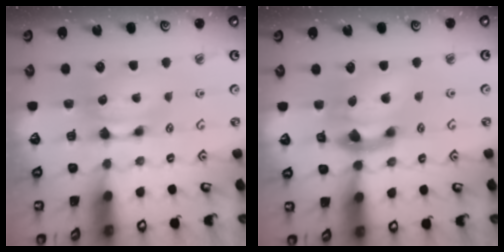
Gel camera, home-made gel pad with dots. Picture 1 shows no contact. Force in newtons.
{"total": 4.9, "press": 4.5, "slide": 1.9}